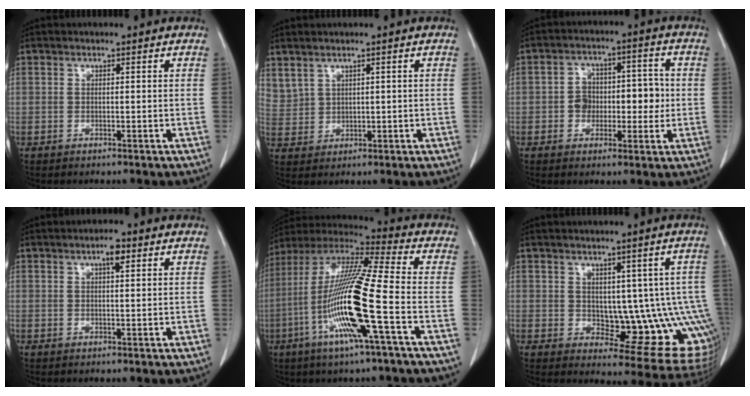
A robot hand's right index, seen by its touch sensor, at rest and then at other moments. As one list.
[{"total": 4.7, "force": [2.9, 3.2, 1.8], "torque": [-0.051, 0.009, 0.078]}, {"total": 7.5, "force": [-0.8, 5.0, 5.5], "torque": [-0.075, 0.035, -0.009]}, {"total": 2.4, "force": [1.2, 0.5, 2.0], "torque": [-0.035, 0.004, 0.018]}, {"total": 18.6, "force": [-5.3, -0.1, 17.8], "torque": [-0.363, -0.014, -0.112]}, {"total": 12.5, "force": [0.0, 5.5, 11.3], "torque": [-0.114, 0.004, 0.016]}]